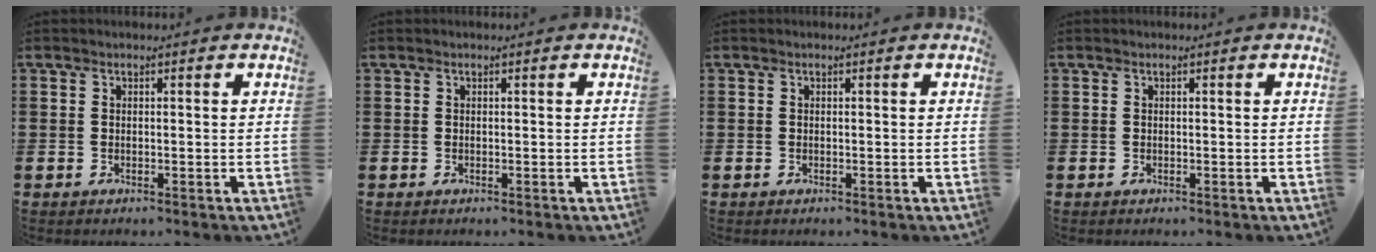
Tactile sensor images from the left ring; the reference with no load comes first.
{"total": 0.0}
{"total": 0.0}
{"total": 0.0}